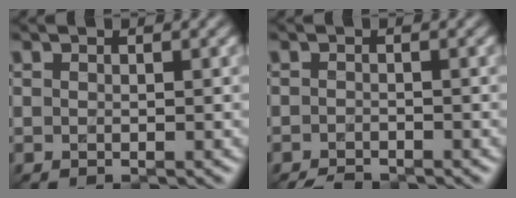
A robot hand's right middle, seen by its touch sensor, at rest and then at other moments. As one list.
[{"total": 2.2, "force": [-2.0, 0.3, 0.7], "torque": [-0.011, -0.007, -0.039]}]